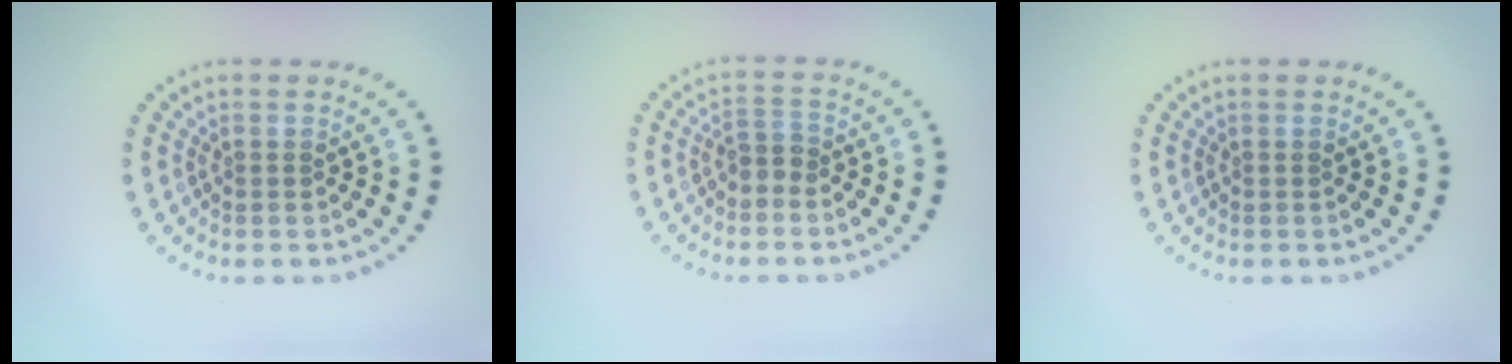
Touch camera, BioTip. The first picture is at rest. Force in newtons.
{"total": 1.5, "press": 1.3, "slide": 0.9}
{"total": 0.0}